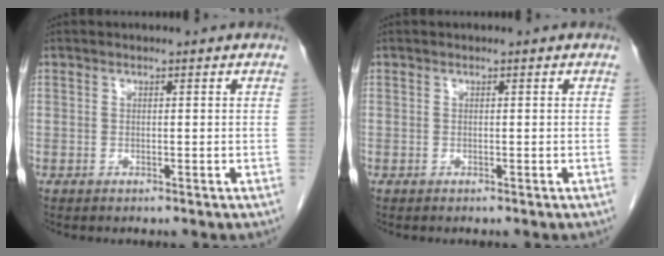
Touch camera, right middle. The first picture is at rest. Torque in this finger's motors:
{"motor_torque": [0.28, -0.10, 0.04, 0.00]}